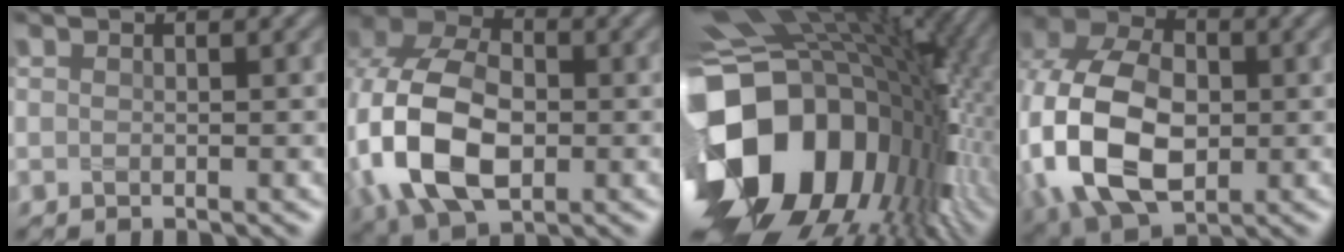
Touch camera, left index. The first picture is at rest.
{"total": 13.5, "force": [-2.2, 9.1, 9.6], "torque": [-0.233, -0.015, -0.050]}
{"total": 19.8, "force": [-2.6, 13.2, 14.5], "torque": [-0.297, -0.025, -0.039]}
{"total": 15.2, "force": [-2.0, 10.5, 10.8], "torque": [-0.250, -0.018, -0.035]}